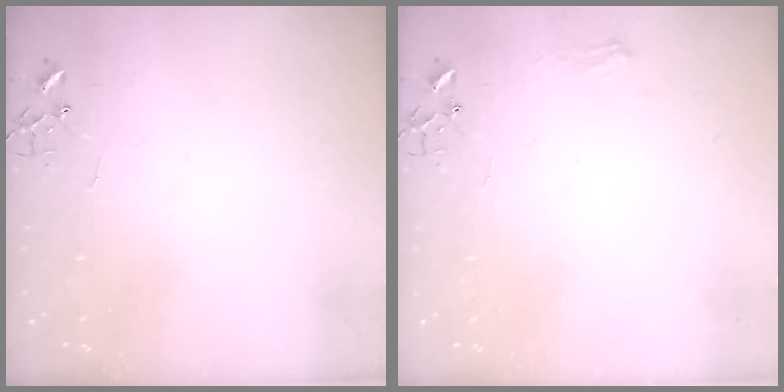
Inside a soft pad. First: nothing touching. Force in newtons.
{"total": 5.3, "press": 5.3, "slide": 0.6}